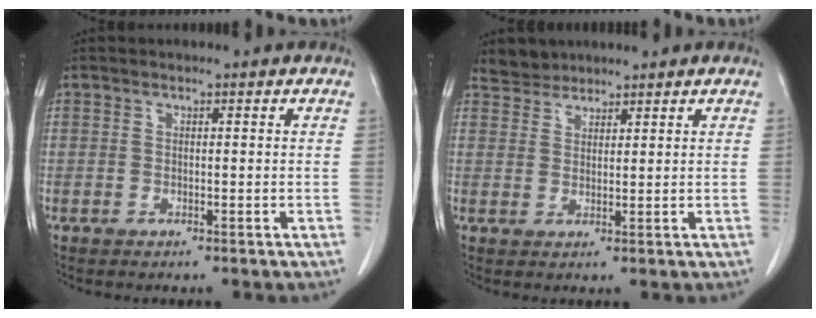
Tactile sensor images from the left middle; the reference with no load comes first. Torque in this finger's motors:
{"motor_torque": [0.20, -0.28, -0.03, -0.01]}